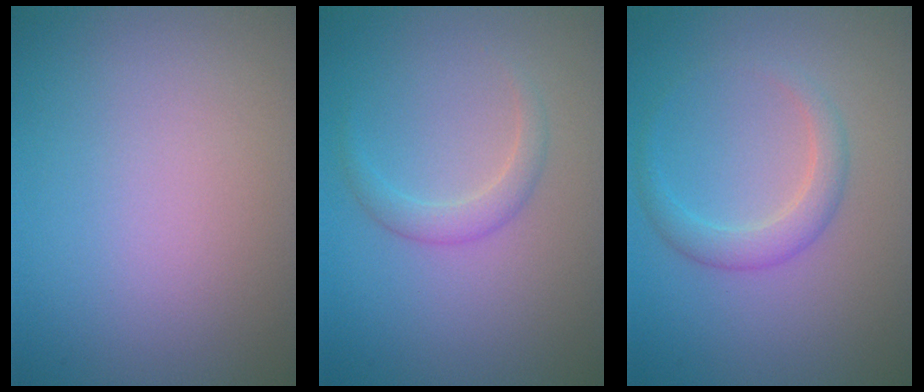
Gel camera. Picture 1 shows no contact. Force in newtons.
{"total": 1.7, "press": 1.7, "slide": 0.0}
{"total": 2.4, "press": 2.4, "slide": 0.1}